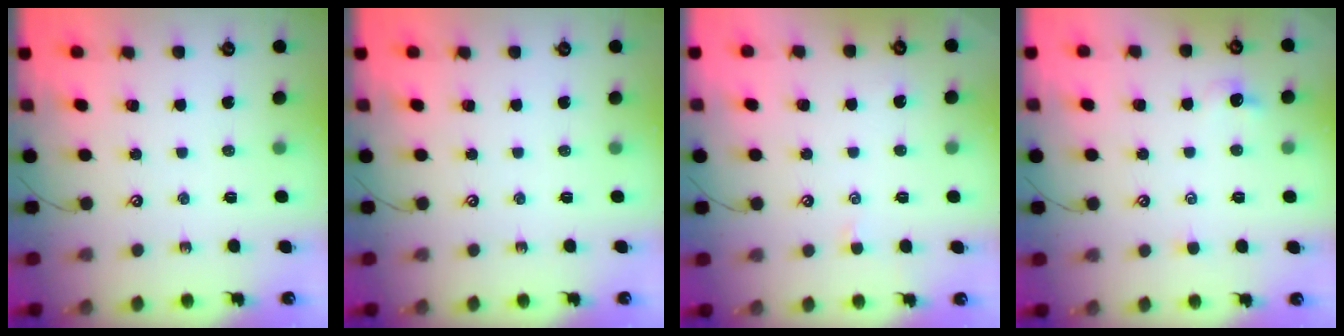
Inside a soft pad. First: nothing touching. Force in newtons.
{"total": 0.0}
{"total": 0.7, "press": 0.6, "slide": 0.4}
{"total": 0.9, "press": 0.8, "slide": 0.4}